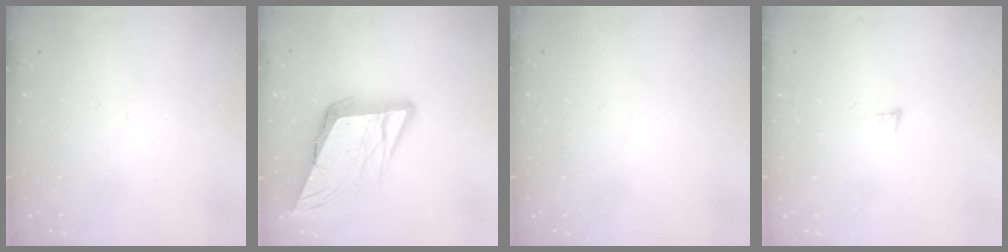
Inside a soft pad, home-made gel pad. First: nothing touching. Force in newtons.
{"total": 12.9, "press": 12.7, "slide": 2.0}
{"total": 1.6, "press": 1.6, "slide": 0.0}
{"total": 5.2, "press": 5.0, "slide": 1.3}